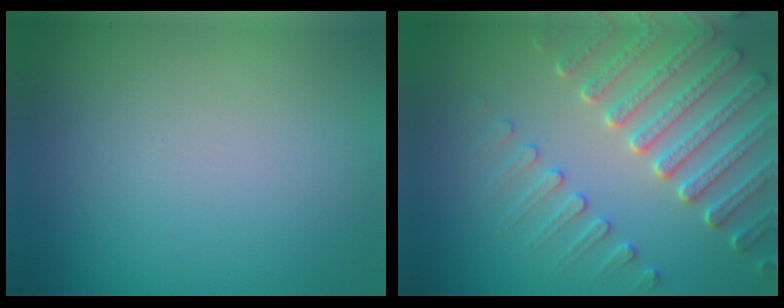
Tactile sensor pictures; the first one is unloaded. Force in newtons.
{"total": 6.1, "press": 5.1, "slide": 3.2}